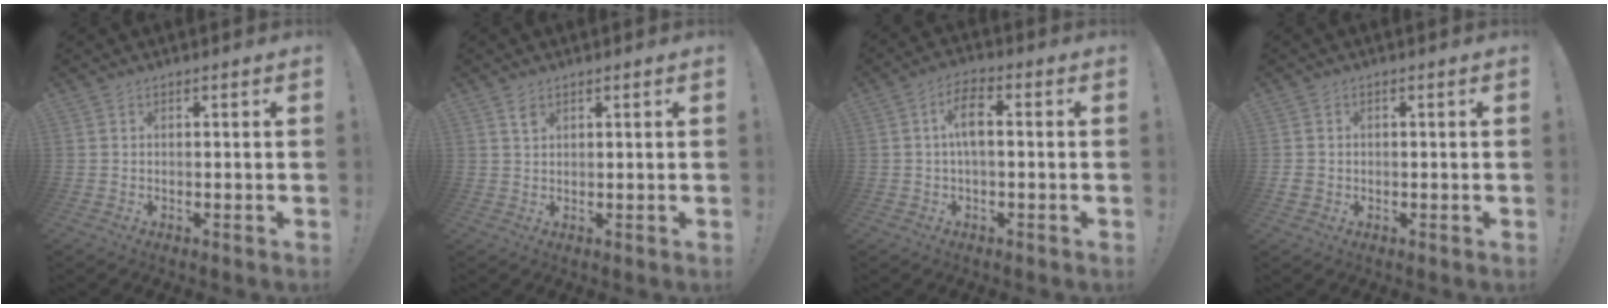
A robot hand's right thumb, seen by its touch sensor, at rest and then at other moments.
{"total": 2.0, "force": [1.3, 1.1, 1.0], "torque": [-0.012, -0.003, 0.022]}
{"total": 7.0, "force": [0.6, 2.9, 6.3], "torque": [-0.116, 0.006, 0.009]}
{"total": 2.1, "force": [0.0, 2.0, 0.8], "torque": [-0.006, -0.002, 0.000]}